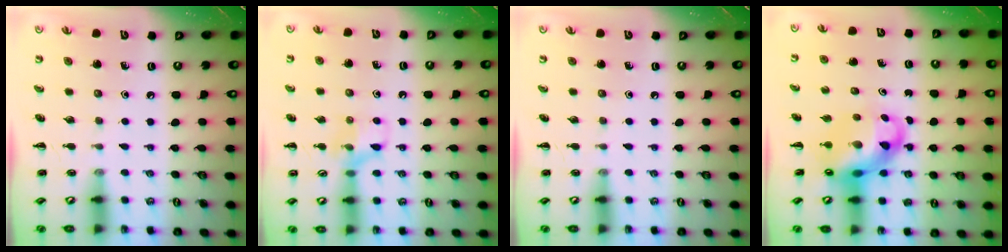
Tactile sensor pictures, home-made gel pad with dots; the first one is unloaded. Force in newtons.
{"total": 8.4, "press": 8.4, "slide": 0.6}
{"total": 0.0}
{"total": 11.5, "press": 11.0, "slide": 3.2}